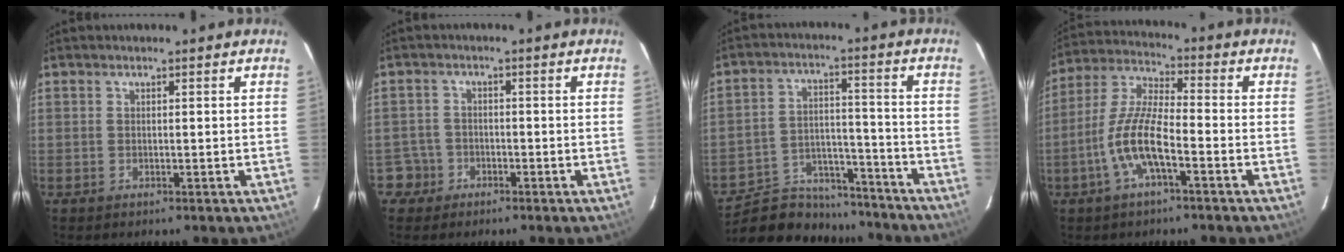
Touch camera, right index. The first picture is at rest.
{"total": 3.6, "force": [-1.7, 3.1, -0.5], "torque": [0.013, 0.022, -0.031]}
{"total": 17.6, "force": [-15.1, 7.7, 4.7], "torque": [-0.118, 0.030, -0.214]}
{"total": 10.5, "force": [-4.2, 2.5, 9.2], "torque": [-0.200, 0.003, -0.084]}